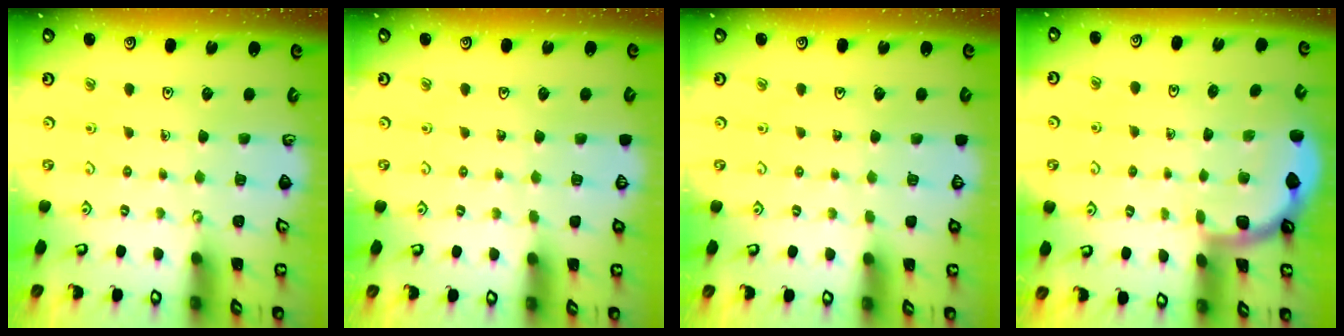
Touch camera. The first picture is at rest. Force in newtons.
{"total": 0.0}
{"total": 0.0}
{"total": 1.9, "press": 1.9, "slide": 0.0}